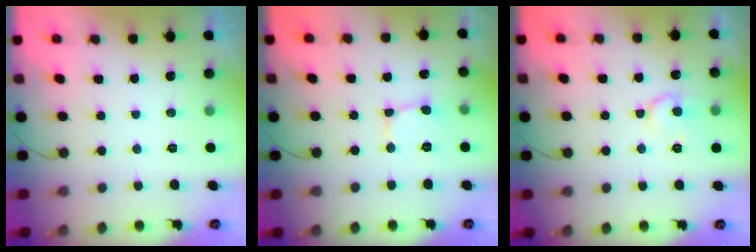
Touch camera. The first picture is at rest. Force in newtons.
{"total": 2.3, "press": 2.3, "slide": 0.1}
{"total": 9.3, "press": 9.2, "slide": 0.8}